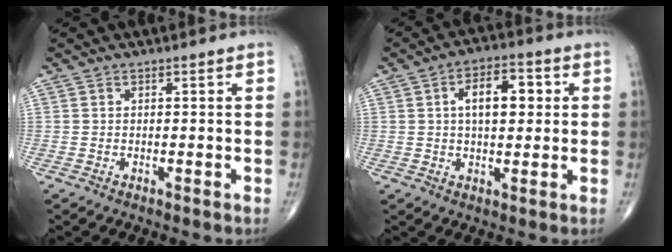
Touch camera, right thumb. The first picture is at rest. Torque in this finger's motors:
{"motor_torque": [0.21, 1.98, 1.06, 0.31, 0.09]}